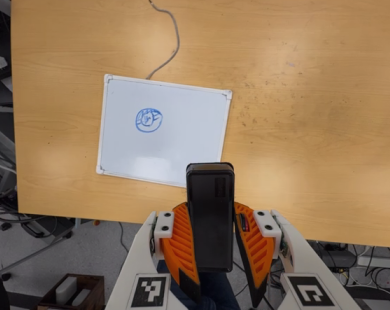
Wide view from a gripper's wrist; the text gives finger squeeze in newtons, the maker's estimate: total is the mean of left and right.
{"total": 11.0, "left": 8.6, "right": 13.4}